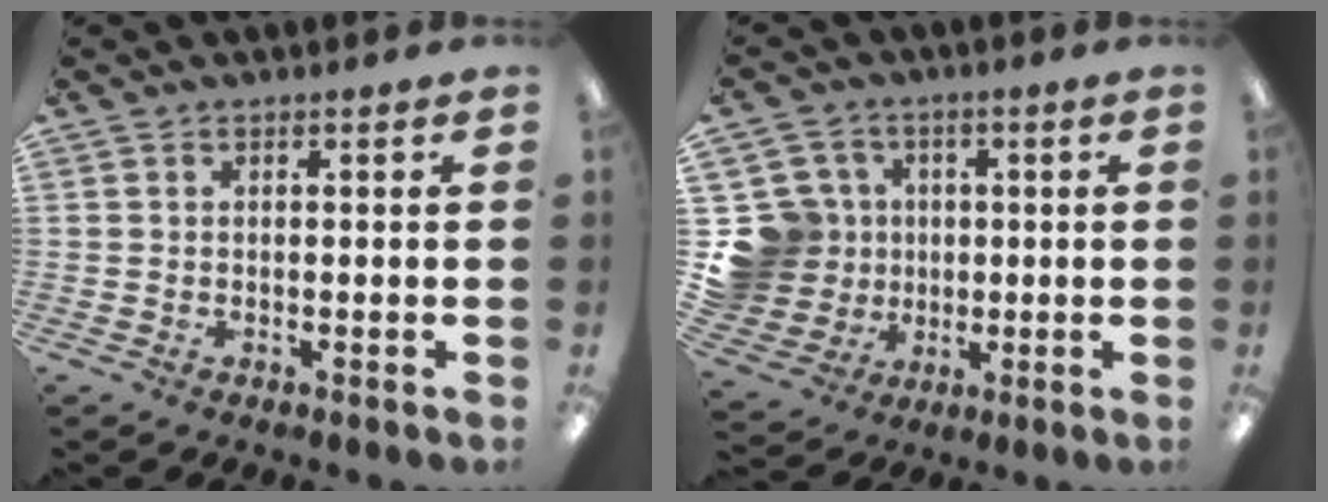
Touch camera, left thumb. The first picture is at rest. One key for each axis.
{"total": 14.0, "fx": 0.6, "fy": 13.4, "fz": 4.2, "tx": -0.116, "ty": 0.015, "tz": 0.025}